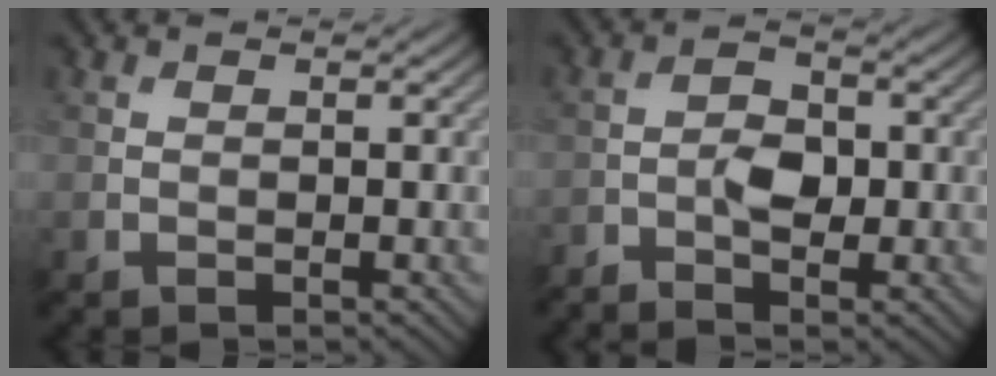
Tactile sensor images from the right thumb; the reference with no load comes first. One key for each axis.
{"total": 3.5, "fx": -1.8, "fy": 1.7, "fz": 2.5, "tx": -0.048, "ty": 0.008, "tz": -0.039}